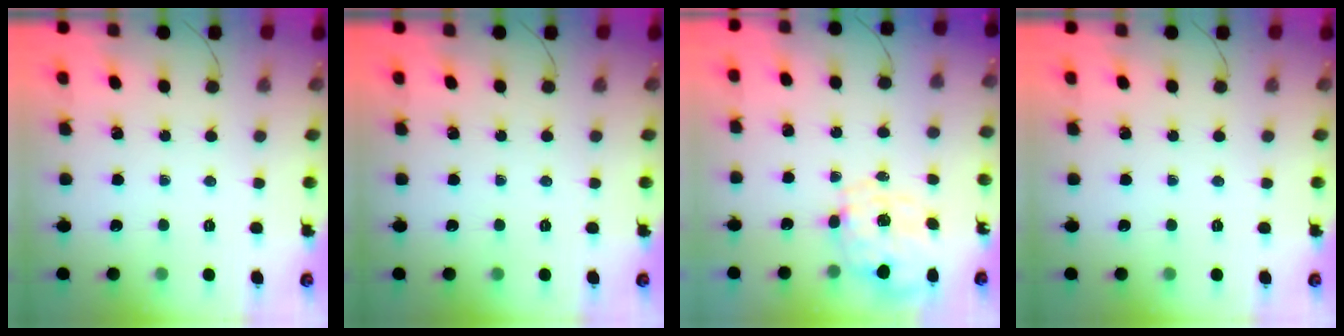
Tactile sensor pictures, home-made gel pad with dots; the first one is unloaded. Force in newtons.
{"total": 0.0}
{"total": 2.3, "press": 2.1, "slide": 1.0}
{"total": 0.0}